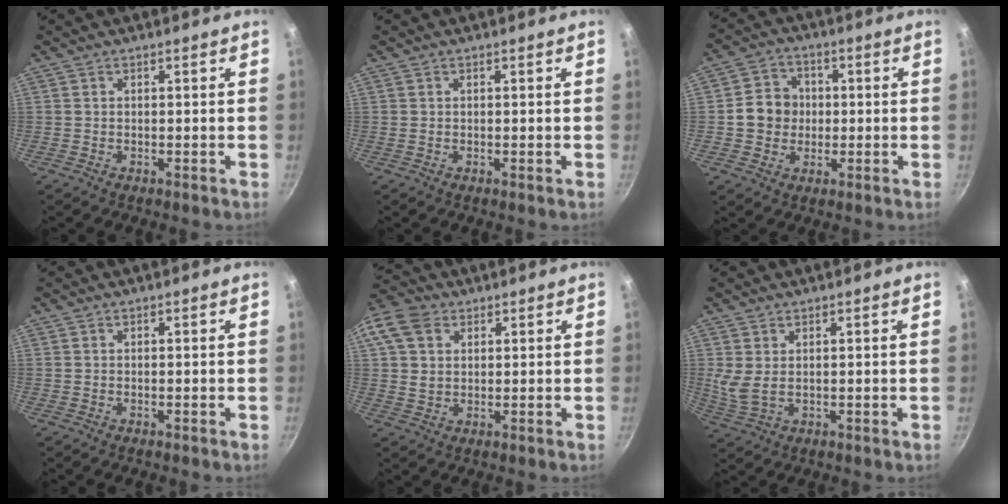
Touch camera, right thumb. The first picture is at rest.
{"total": 0.0}
{"total": 7.8, "force": [0.0, 7.1, 3.2], "torque": [-0.022, 0.013, -0.012]}
{"total": 0.0}
{"total": 12.9, "force": [4.5, 9.8, 7.0], "torque": [-0.155, 0.012, 0.076]}
{"total": 4.1, "force": [1.3, 2.0, 3.4], "torque": [-0.067, -0.009, 0.036]}